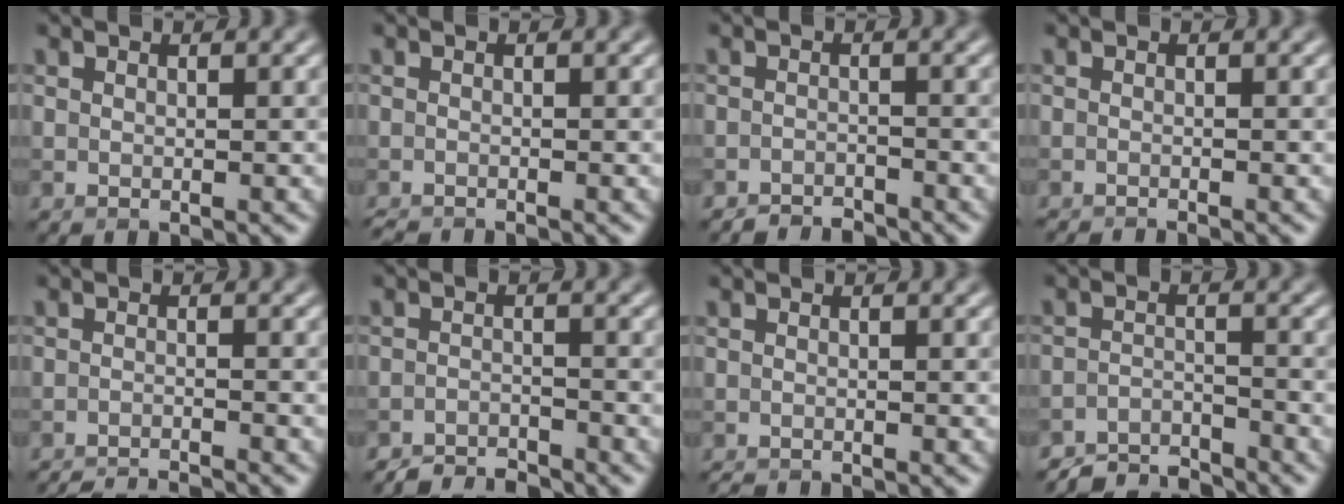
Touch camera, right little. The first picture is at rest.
{"total": 1.2, "force": [-1.2, -0.1, 0.2], "torque": [0.000, -0.005, -0.021]}
{"total": 2.2, "force": [-2.1, 0.3, 0.3], "torque": [0.002, 0.003, -0.036]}
{"total": 1.4, "force": [-1.2, 0.0, 0.5], "torque": [-0.001, -0.002, -0.023]}
{"total": 5.2, "force": [-5.0, 0.6, 1.4], "torque": [-0.019, -0.010, -0.074]}
{"total": 3.2, "force": [-3.2, 0.3, 0.5], "torque": [-0.006, -0.001, -0.059]}
{"total": 1.2, "force": [-1.2, 0.0, 0.1], "torque": [0.005, -0.006, -0.019]}
{"total": 4.4, "force": [-4.2, 0.6, 0.8], "torque": [-0.014, -0.004, -0.082]}